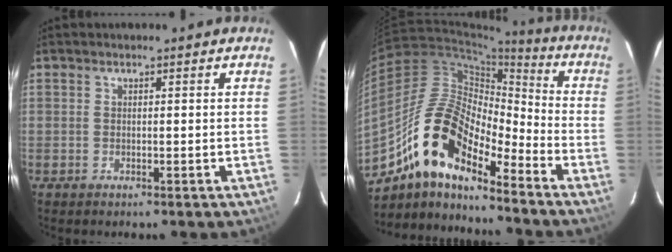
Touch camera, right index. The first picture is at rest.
{"total": 16.2, "force": [-11.4, 5.4, 10.1], "torque": [-0.180, 0.001, -0.229]}